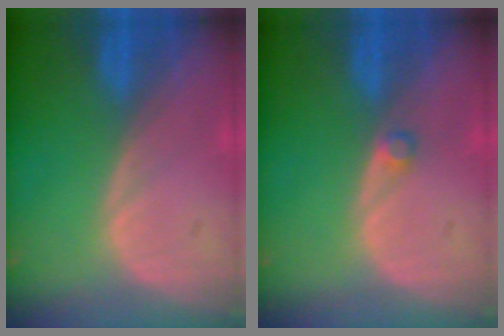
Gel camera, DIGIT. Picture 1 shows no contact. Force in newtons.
{"total": 1.0, "press": 1.0, "slide": 0.2}